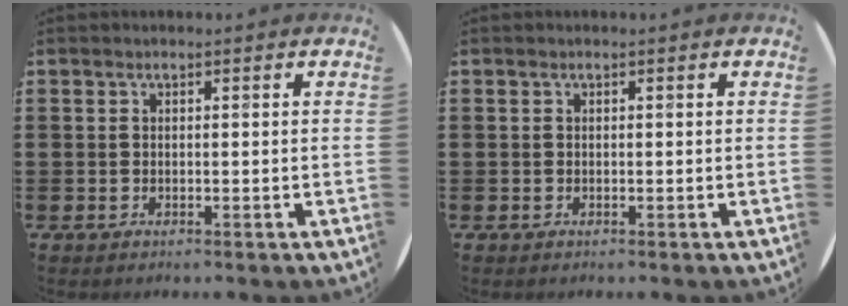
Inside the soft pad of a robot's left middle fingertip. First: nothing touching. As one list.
[{"total": 0.0}]